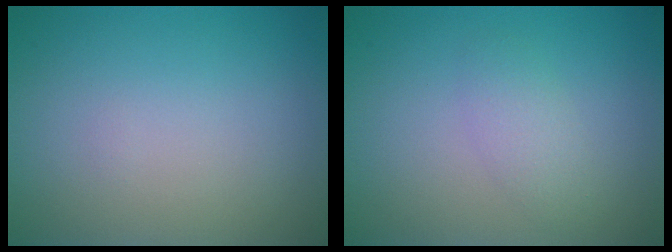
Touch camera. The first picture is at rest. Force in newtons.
{"total": 1.7, "press": 1.7, "slide": 0.1}